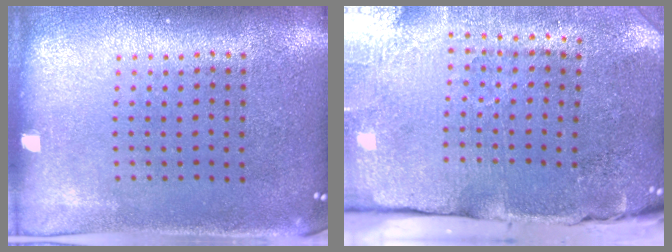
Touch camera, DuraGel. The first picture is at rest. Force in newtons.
{"total": 4.8, "press": 3.8, "slide": 2.8}